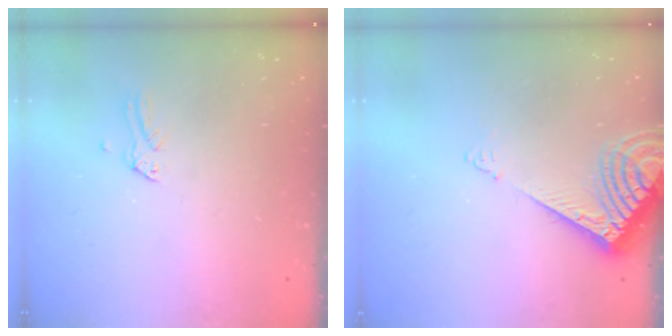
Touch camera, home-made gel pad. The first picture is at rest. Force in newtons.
{"total": 9.5, "press": 9.4, "slide": 1.4}